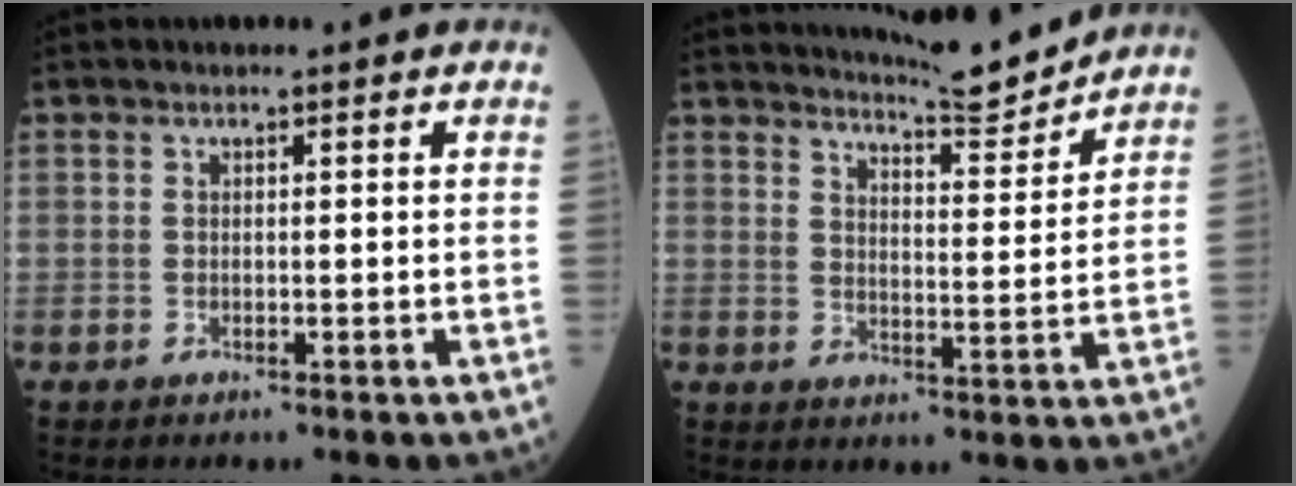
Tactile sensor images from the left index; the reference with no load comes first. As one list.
[{"total": 8.5, "force": [8.4, -0.6, 1.4], "torque": [-0.032, -0.019, 0.125]}]